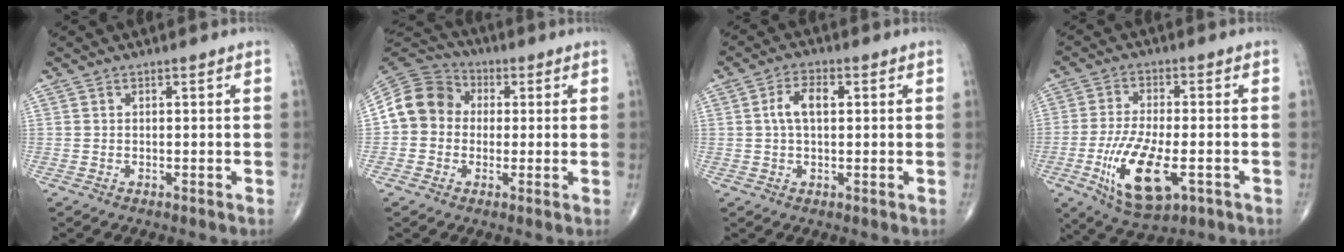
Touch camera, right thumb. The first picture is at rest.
{"total": 11.2, "force": [0.5, 9.9, 5.3], "torque": [-0.086, 0.032, -0.005]}
{"total": 5.2, "force": [0.8, 2.8, 4.3], "torque": [-0.085, 0.013, 0.012]}
{"total": 13.9, "force": [-4.3, 5.8, 11.9], "torque": [-0.227, -0.001, -0.067]}